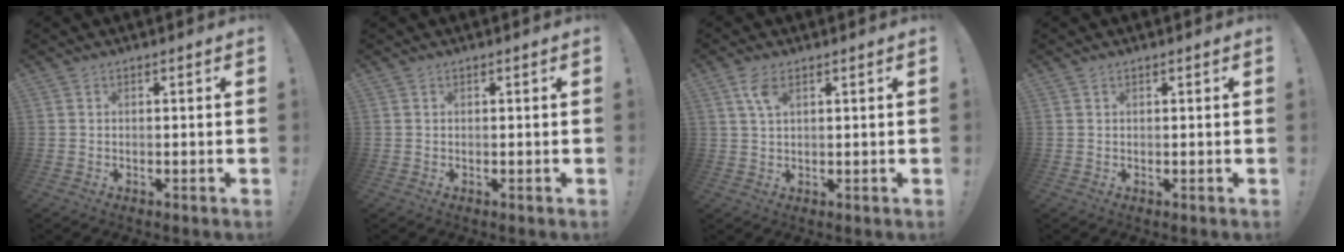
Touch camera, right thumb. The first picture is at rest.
{"total": 0.0}
{"total": 4.7, "force": [2.2, 1.9, 3.6], "torque": [-0.071, 0.000, 0.040]}
{"total": 0.0}